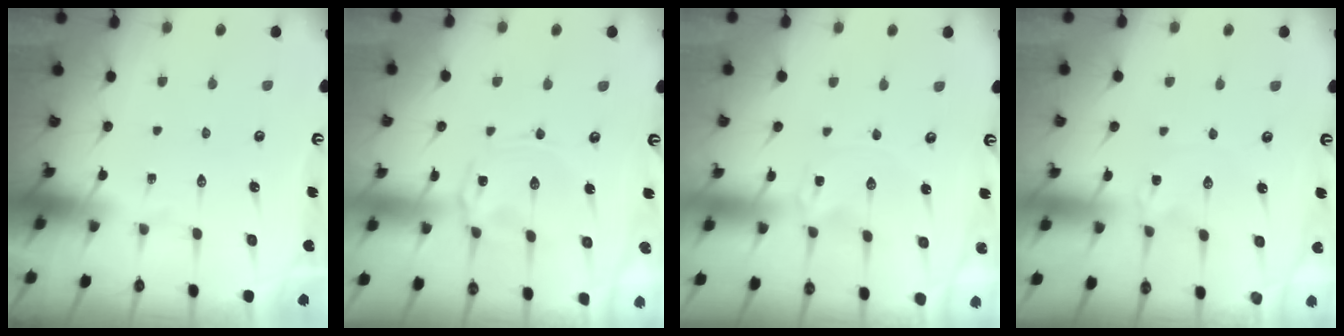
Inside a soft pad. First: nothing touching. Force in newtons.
{"total": 1.4, "press": 1.3, "slide": 0.5}
{"total": 0.0}
{"total": 0.8, "press": 0.8, "slide": 0.2}